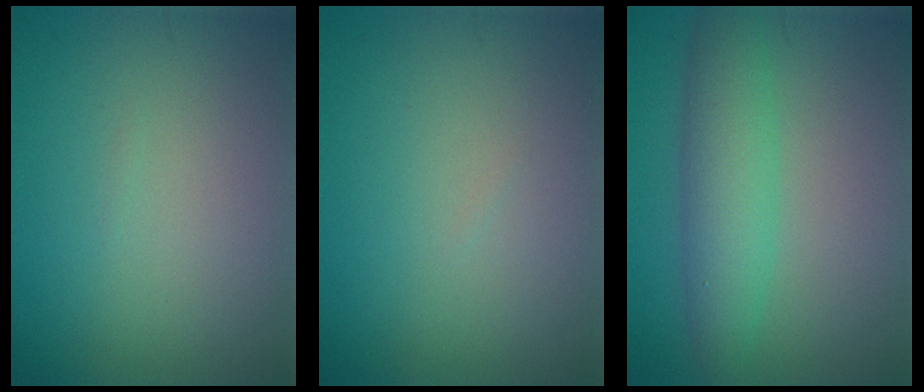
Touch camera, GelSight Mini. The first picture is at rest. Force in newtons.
{"total": 0.0}
{"total": 4.5, "press": 4.5, "slide": 0.2}